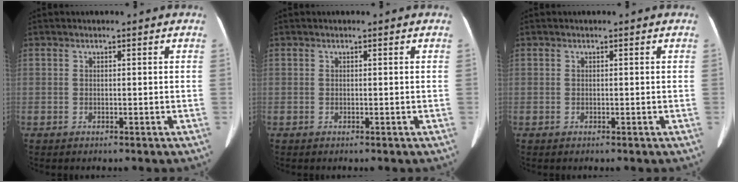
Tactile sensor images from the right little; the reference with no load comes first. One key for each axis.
{"total": 0.0}
{"total": 0.0}